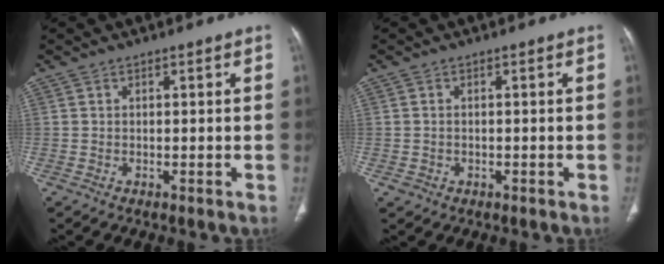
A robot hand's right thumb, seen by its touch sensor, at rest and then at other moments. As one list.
[{"total": 1.2, "force": [-0.3, 1.0, 0.4], "torque": [-0.011, 0.006, 0.001]}]